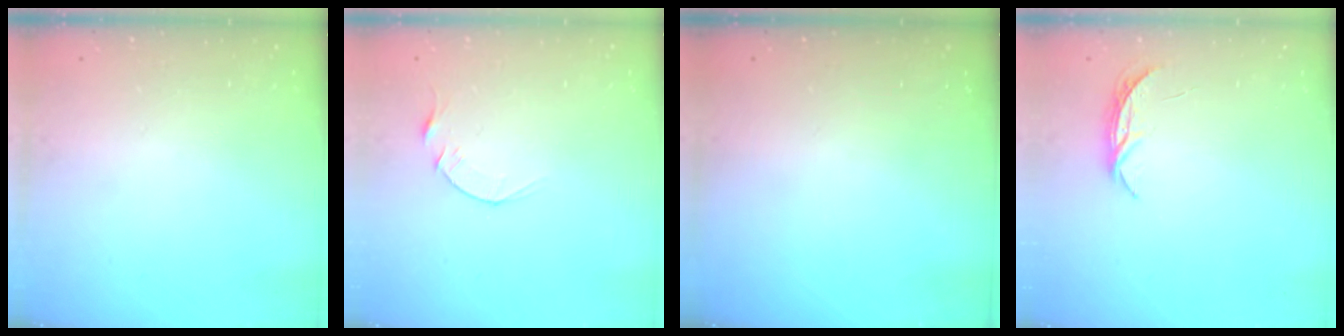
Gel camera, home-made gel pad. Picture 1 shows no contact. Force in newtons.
{"total": 3.9, "press": 3.9, "slide": 0.5}
{"total": 0.0}
{"total": 4.8, "press": 4.7, "slide": 0.5}